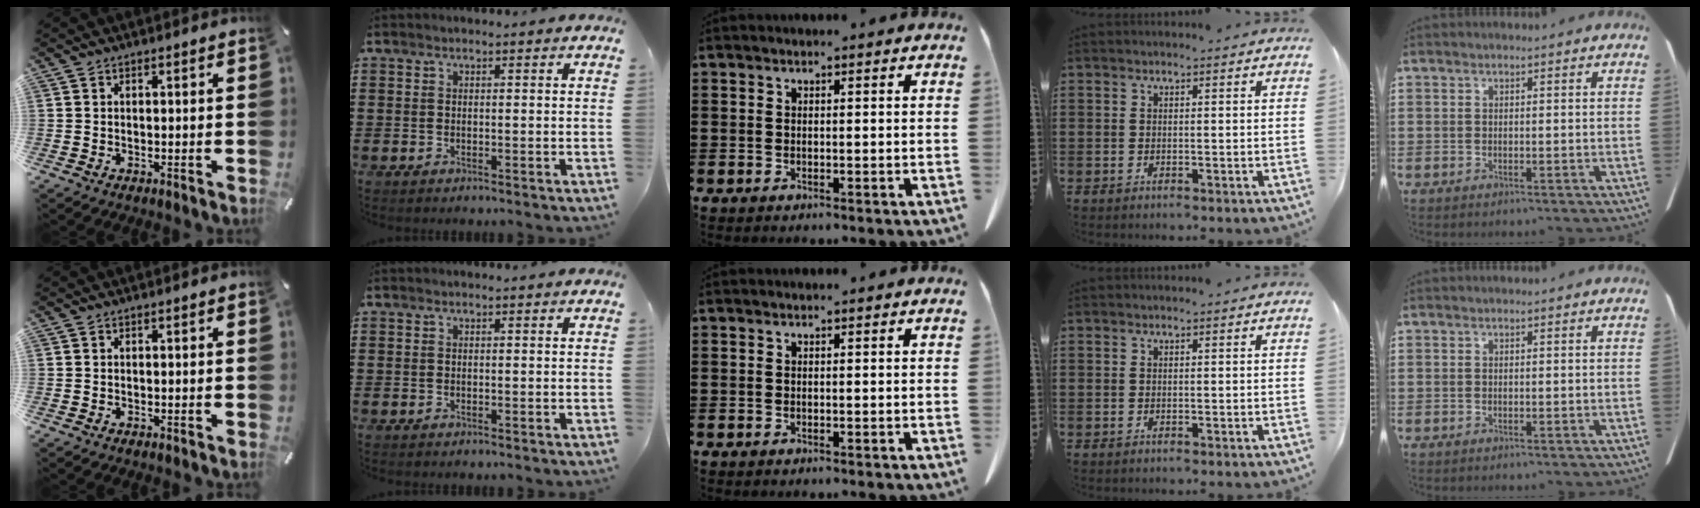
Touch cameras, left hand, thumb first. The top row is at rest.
{}